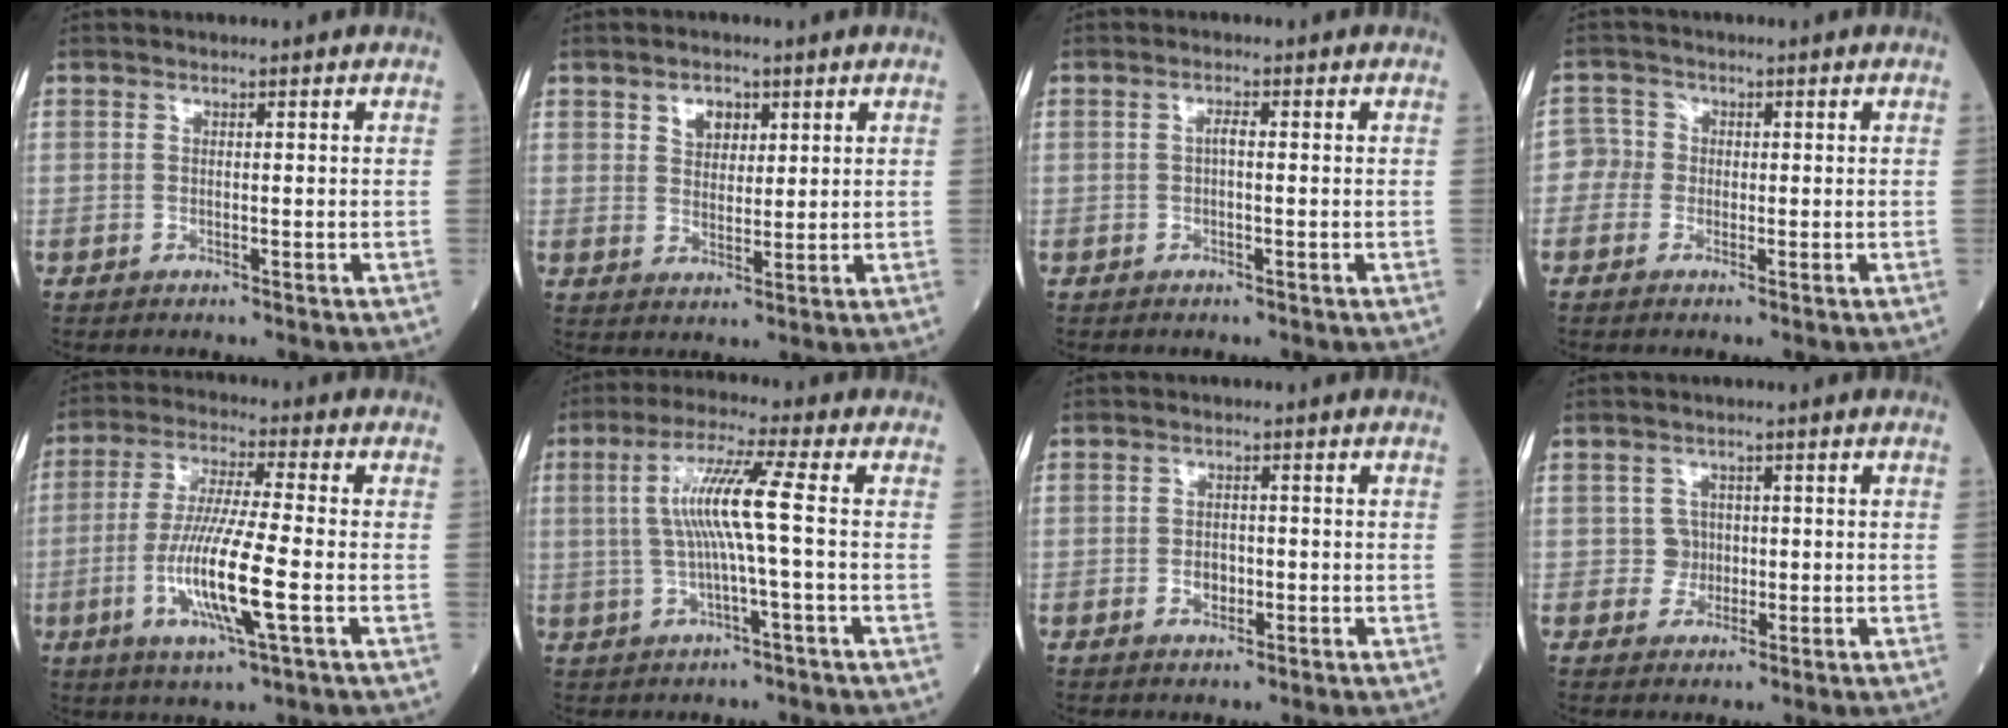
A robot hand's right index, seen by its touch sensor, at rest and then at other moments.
{"total": 3.9, "force": [2.0, 2.5, 2.2], "torque": [-0.036, 0.005, 0.036]}
{"total": 1.3, "force": [0.0, 0.3, 1.2], "torque": [-0.024, 0.003, -0.002]}
{"total": 2.6, "force": [-0.6, 2.5, 0.2], "torque": [0.008, 0.009, -0.020]}
{"total": 12.1, "force": [-3.2, 0.4, 11.7], "torque": [-0.233, -0.015, -0.064]}
{"total": 8.3, "force": [0.3, -0.7, 8.3], "torque": [-0.164, 0.013, 0.005]}
{"total": 2.1, "force": [-0.7, 1.4, 1.4], "torque": [-0.019, 0.004, -0.009]}
{"total": 2.2, "force": [0.0, 2.1, 0.1], "torque": [0.006, 0.006, -0.002]}